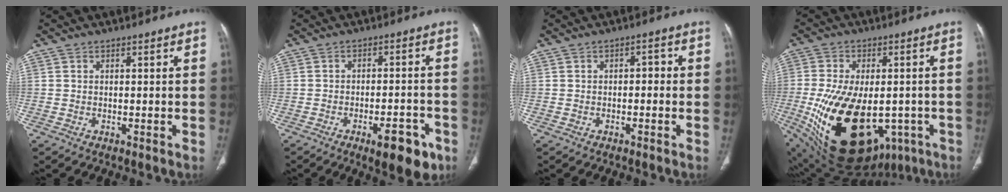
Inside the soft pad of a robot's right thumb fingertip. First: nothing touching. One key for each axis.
{"total": 9.1, "fx": -5.0, "fy": 3.4, "fz": 6.9, "tx": -0.076, "ty": 0.021, "tz": -0.063}
{"total": 2.2, "fx": -0.2, "fy": 1.3, "fz": 1.8, "tx": -0.017, "ty": 0.010, "tz": -0.009}
{"total": 27.3, "fx": -7.9, "fy": 15.8, "fz": 20.8, "tx": -0.366, "ty": -0.017, "tz": -0.089}